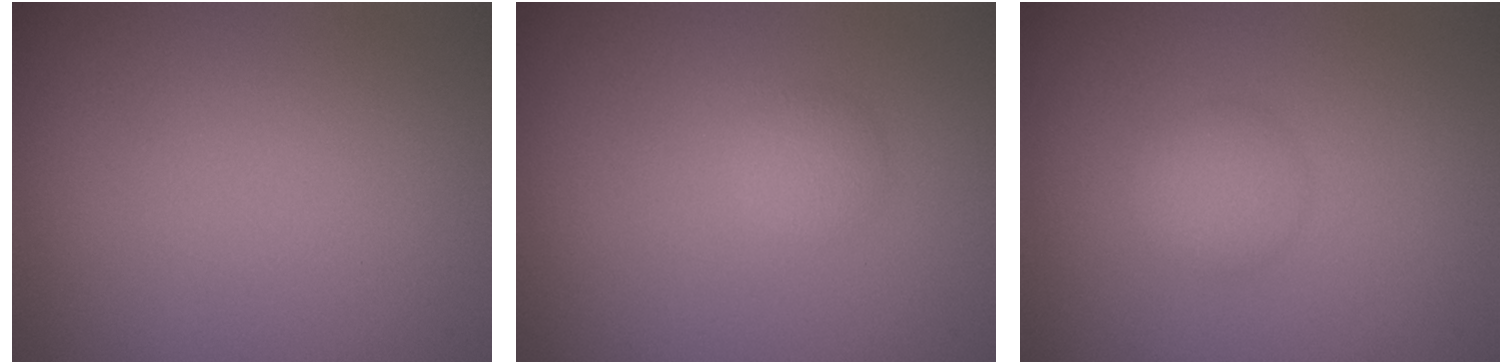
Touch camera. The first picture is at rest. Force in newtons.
{"total": 1.4, "press": 1.4, "slide": 0.0}
{"total": 1.9, "press": 1.9, "slide": 0.0}